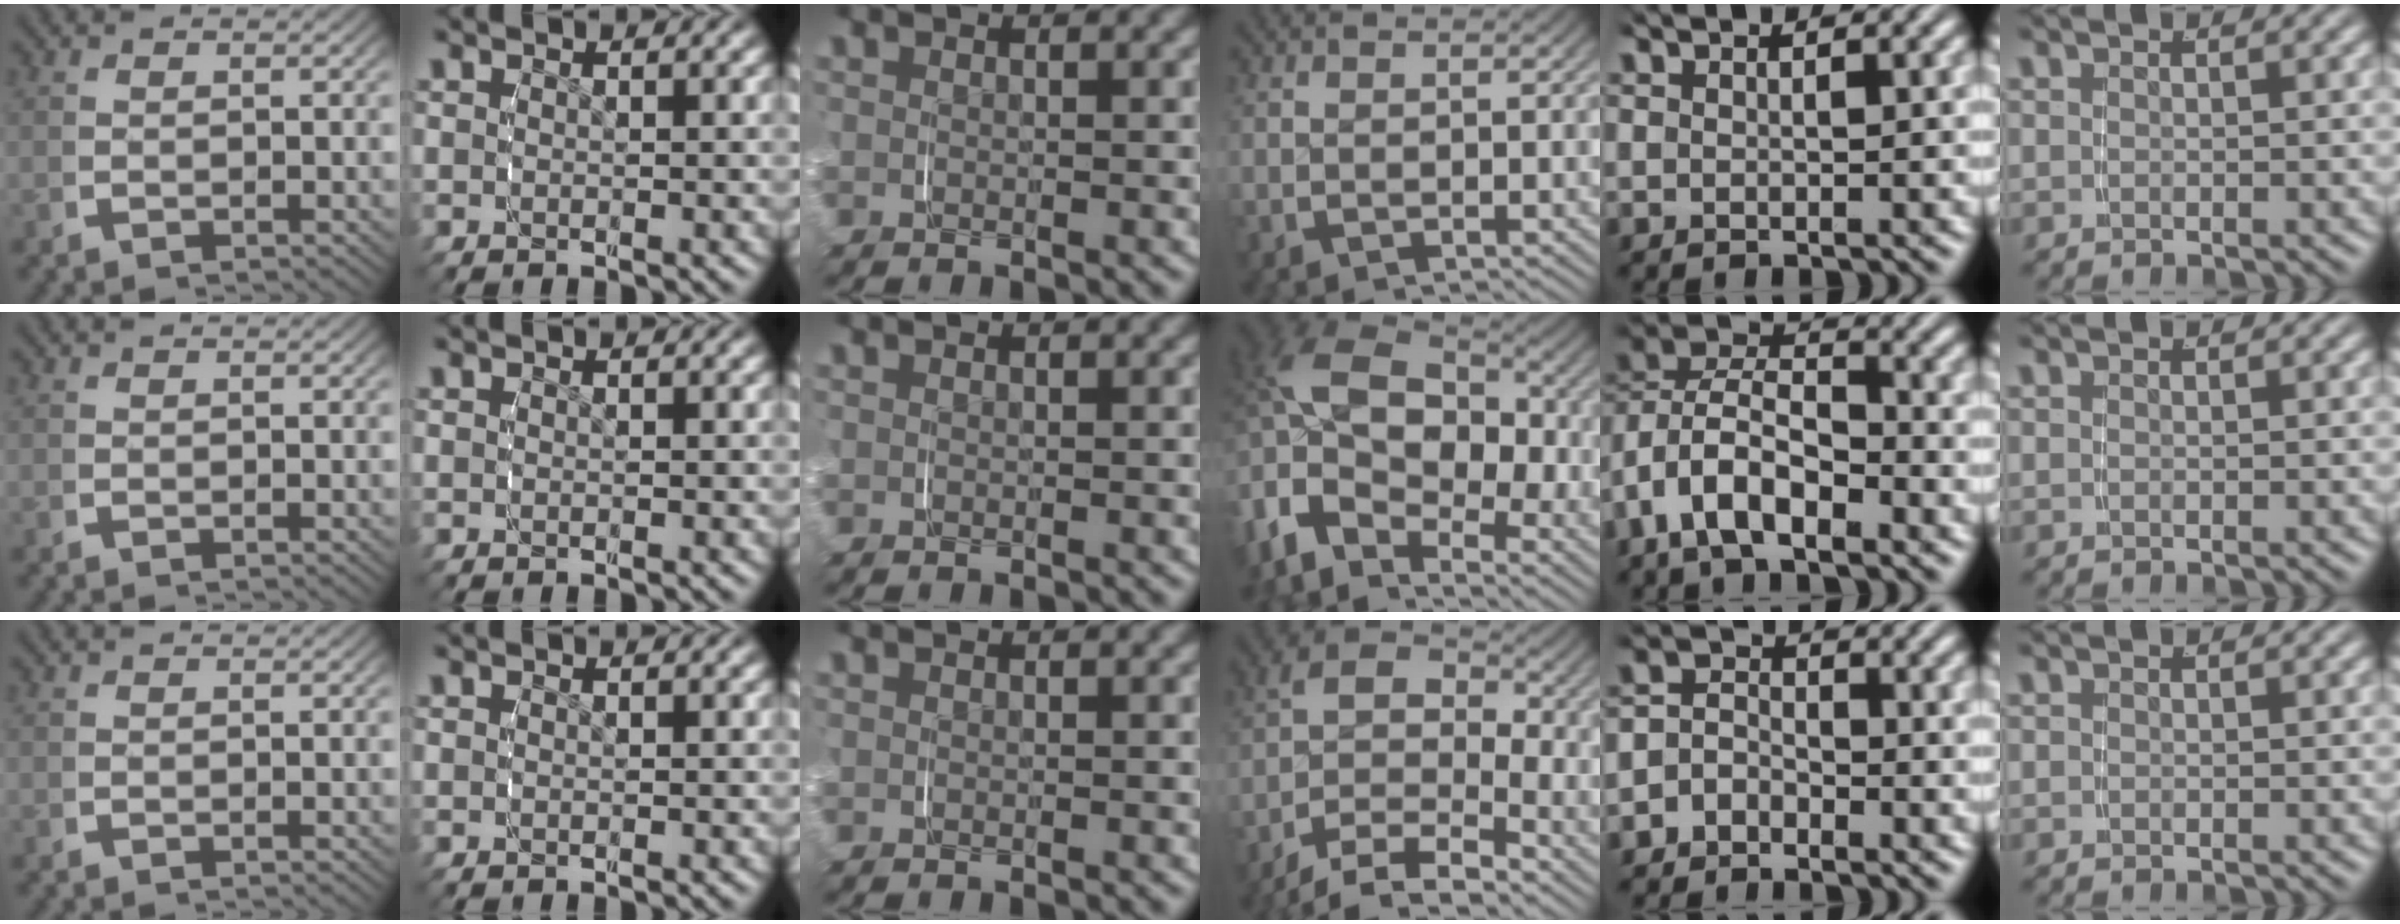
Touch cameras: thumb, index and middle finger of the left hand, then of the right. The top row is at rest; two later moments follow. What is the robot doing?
{"motion": "grasp_and_lifting", "object": "jacket"}